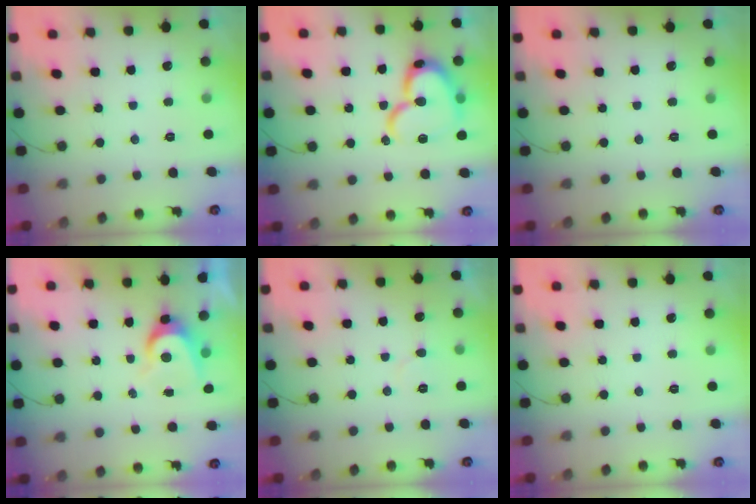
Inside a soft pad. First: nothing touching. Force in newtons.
{"total": 19.2, "press": 19.1, "slide": 2.0}
{"total": 0.0}
{"total": 6.7, "press": 6.7, "slide": 0.7}
{"total": 3.9, "press": 3.9, "slide": 0.4}
{"total": 0.0}